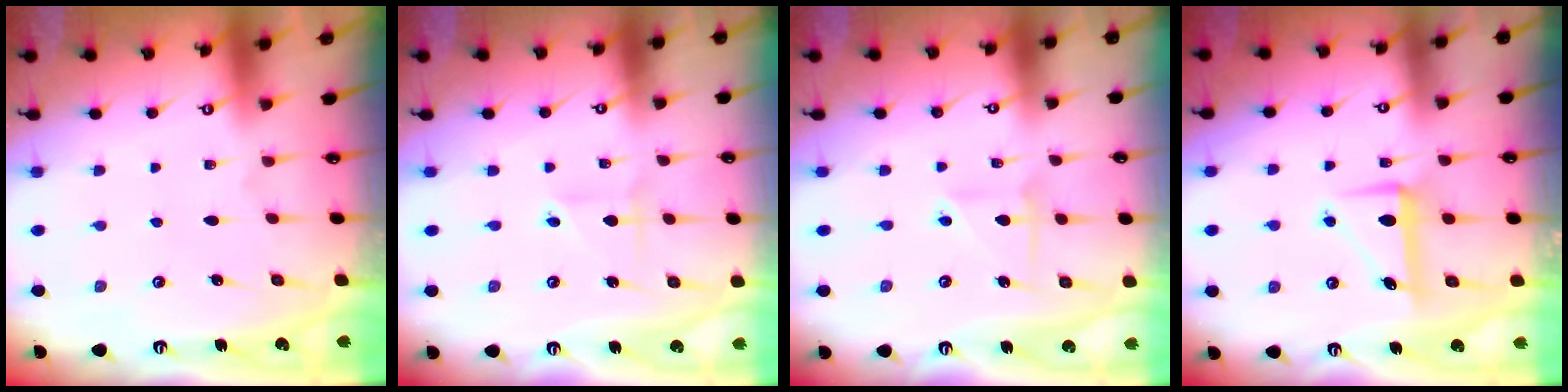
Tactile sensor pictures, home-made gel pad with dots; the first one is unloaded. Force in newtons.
{"total": 1.9, "press": 1.9, "slide": 0.2}
{"total": 4.5, "press": 4.4, "slide": 0.7}
{"total": 8.0, "press": 8.0, "slide": 0.7}